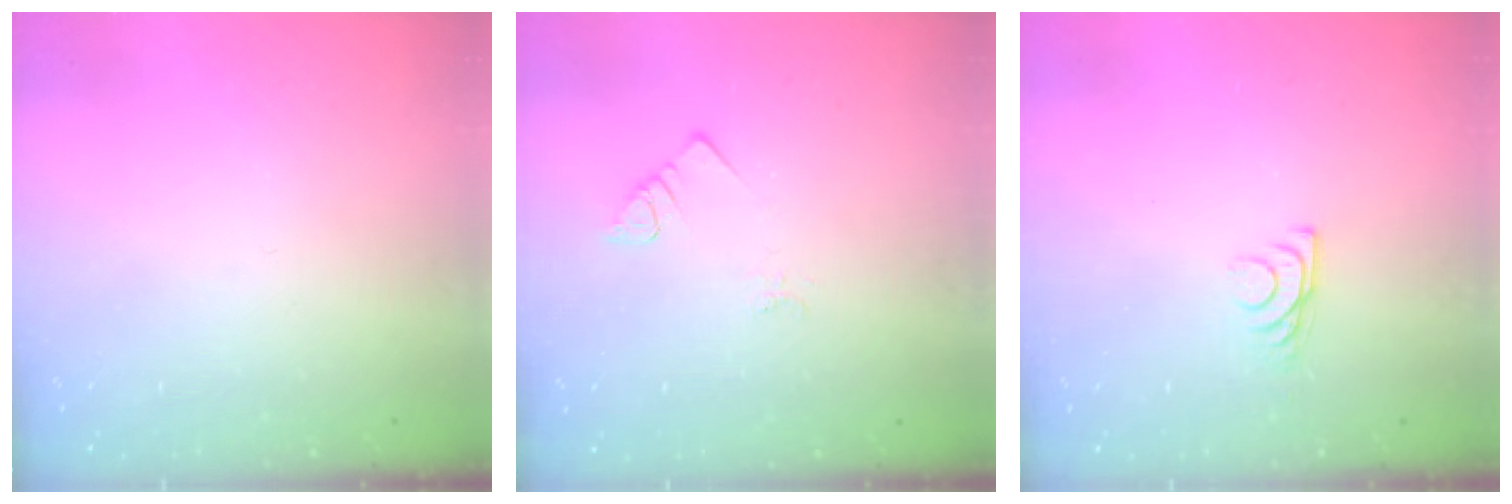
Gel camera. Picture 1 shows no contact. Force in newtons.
{"total": 2.3, "press": 2.3, "slide": 0.4}
{"total": 6.8, "press": 6.8, "slide": 0.6}